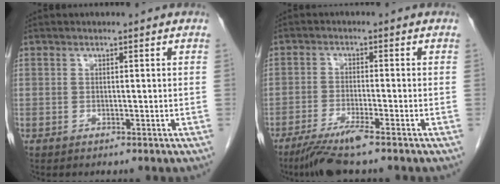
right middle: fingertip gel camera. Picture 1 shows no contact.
{"total": 6.1, "force": [-4.5, -0.3, 4.2], "torque": [-0.080, -0.018, -0.086]}